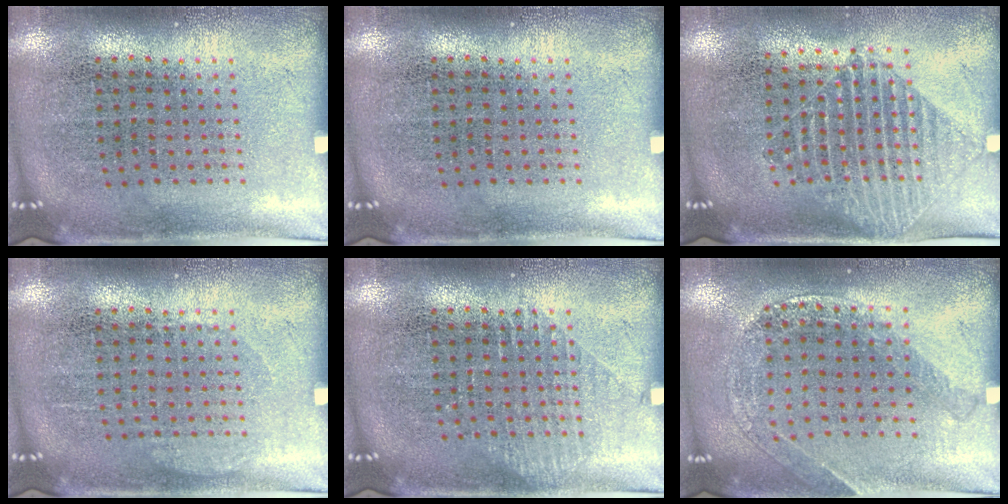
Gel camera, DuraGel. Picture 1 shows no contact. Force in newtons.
{"total": 0.0}
{"total": 1.5, "press": 1.3, "slide": 0.7}
{"total": 0.7, "press": 0.7, "slide": 0.2}
{"total": 1.0, "press": 1.0, "slide": 0.2}
{"total": 1.3, "press": 1.3, "slide": 0.1}